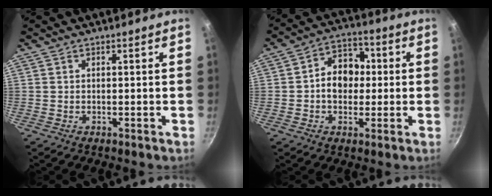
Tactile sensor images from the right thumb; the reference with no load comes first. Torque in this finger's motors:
{"motor_torque": [0.01, 0.67, 0.30, 0.20, 0.05]}